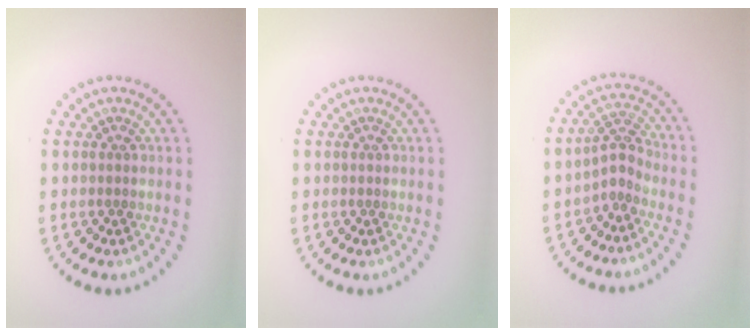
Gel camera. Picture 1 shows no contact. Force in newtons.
{"total": 0.0}
{"total": 2.1, "press": 1.5, "slide": 1.5}